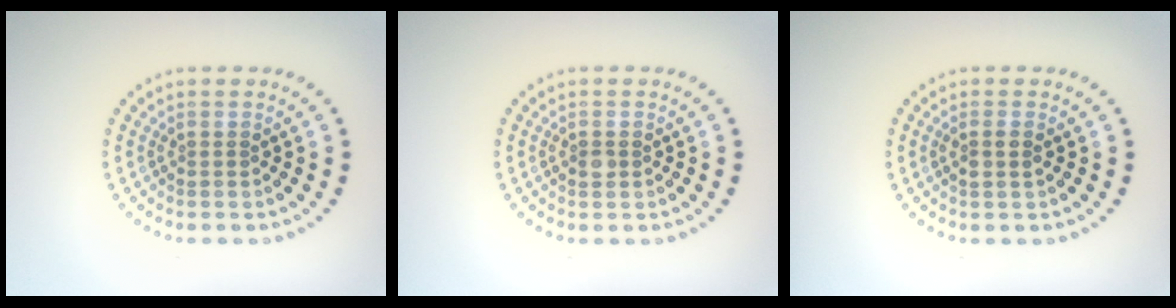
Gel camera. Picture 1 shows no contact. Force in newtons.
{"total": 0.9, "press": 0.9, "slide": 0.0}
{"total": 1.1, "press": 1.1, "slide": 0.3}